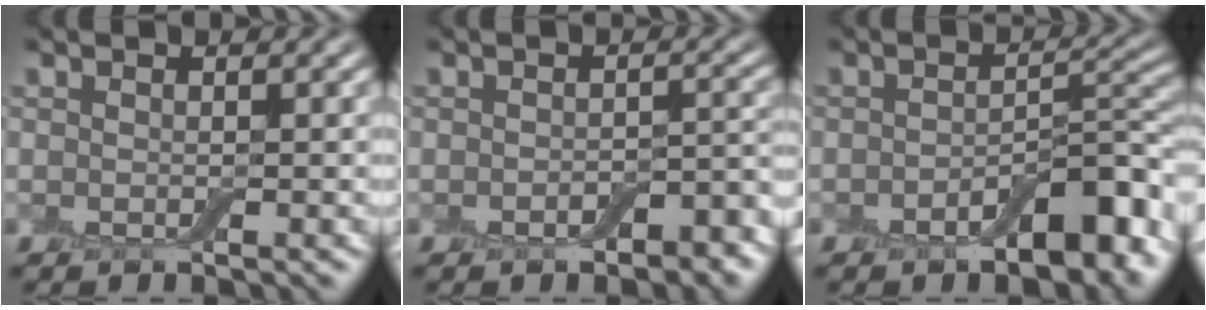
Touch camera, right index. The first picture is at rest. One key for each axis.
{"total": 3.2, "fx": -1.6, "fy": 1.5, "fz": 2.3, "tx": -0.034, "ty": 0.000, "tz": -0.020}
{"total": 6.6, "fx": -2.9, "fy": 2.7, "fz": 5.3, "tx": -0.068, "ty": 0.009, "tz": -0.044}